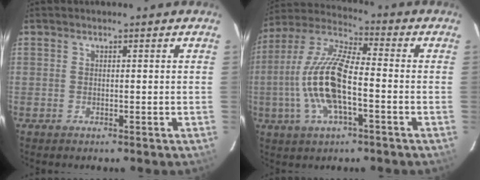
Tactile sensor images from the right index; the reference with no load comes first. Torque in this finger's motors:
{"motor_torque": [2.14, 0.00, 1.06, 0.19]}